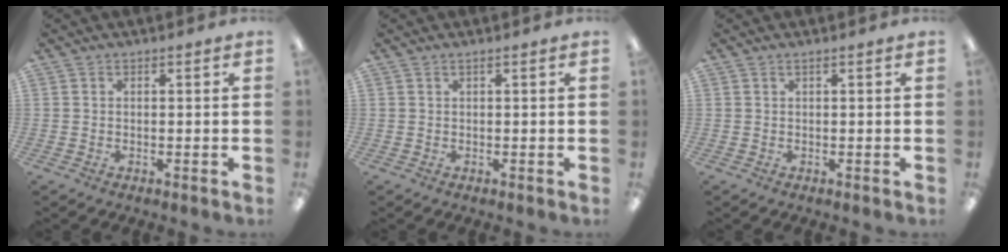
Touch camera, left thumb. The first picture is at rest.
{"total": 0.7, "force": [0.3, 0.0, 0.6], "torque": [-0.012, 0.000, 0.005]}
{"total": 0.6, "force": [0.3, 0.0, 0.6], "torque": [-0.010, 0.000, 0.005]}